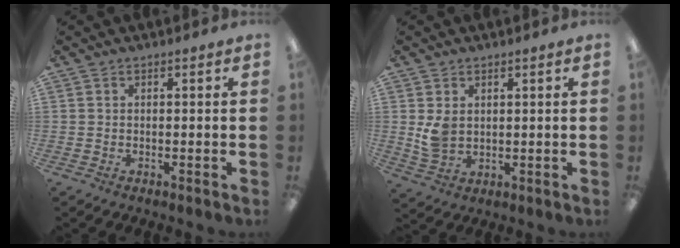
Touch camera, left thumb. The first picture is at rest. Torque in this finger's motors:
{"motor_torque": [0.70, 1.12, 0.56, -0.51, 0.03]}